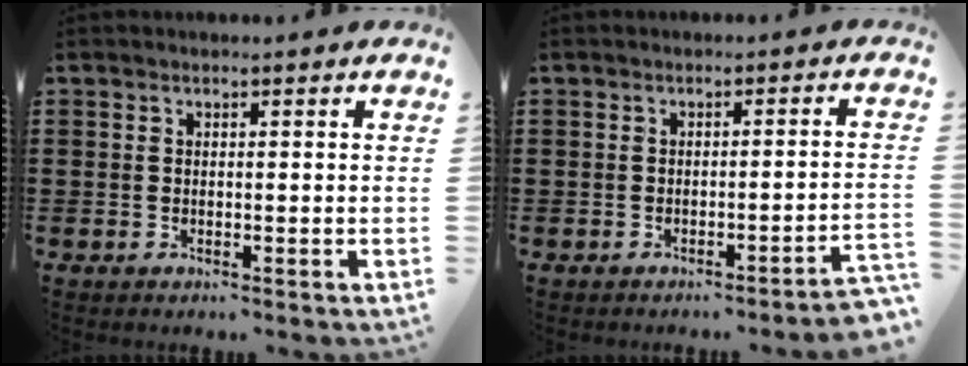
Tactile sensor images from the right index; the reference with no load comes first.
{"total": 1.8, "force": [-1.5, -0.3, 1.0], "torque": [-0.018, -0.003, -0.030]}